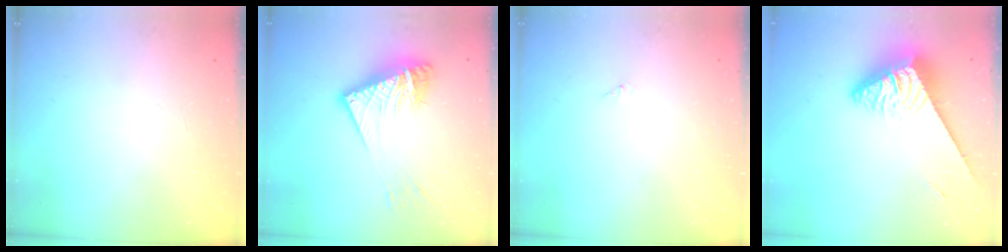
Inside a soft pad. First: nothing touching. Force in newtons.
{"total": 15.4, "press": 15.3, "slide": 1.8}
{"total": 0.0}
{"total": 6.5, "press": 6.5, "slide": 0.1}